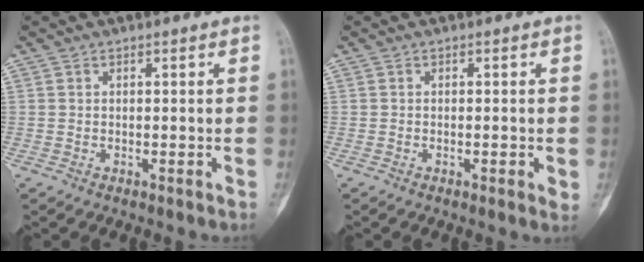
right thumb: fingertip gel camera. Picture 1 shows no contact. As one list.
[{"total": 2.0, "force": [-0.4, 0.6, 1.8], "torque": [-0.026, -0.004, -0.004]}]